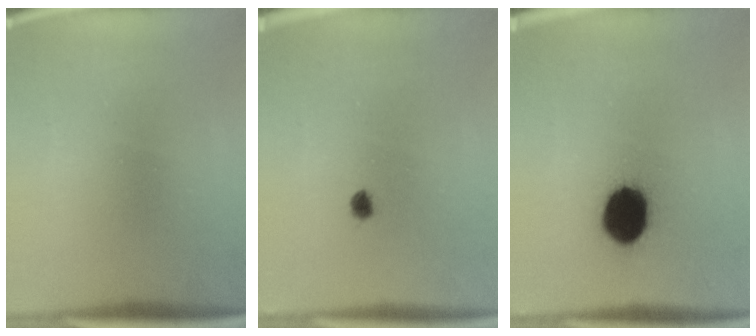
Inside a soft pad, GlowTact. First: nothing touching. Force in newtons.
{"total": 1.4}
{"total": 13.2}